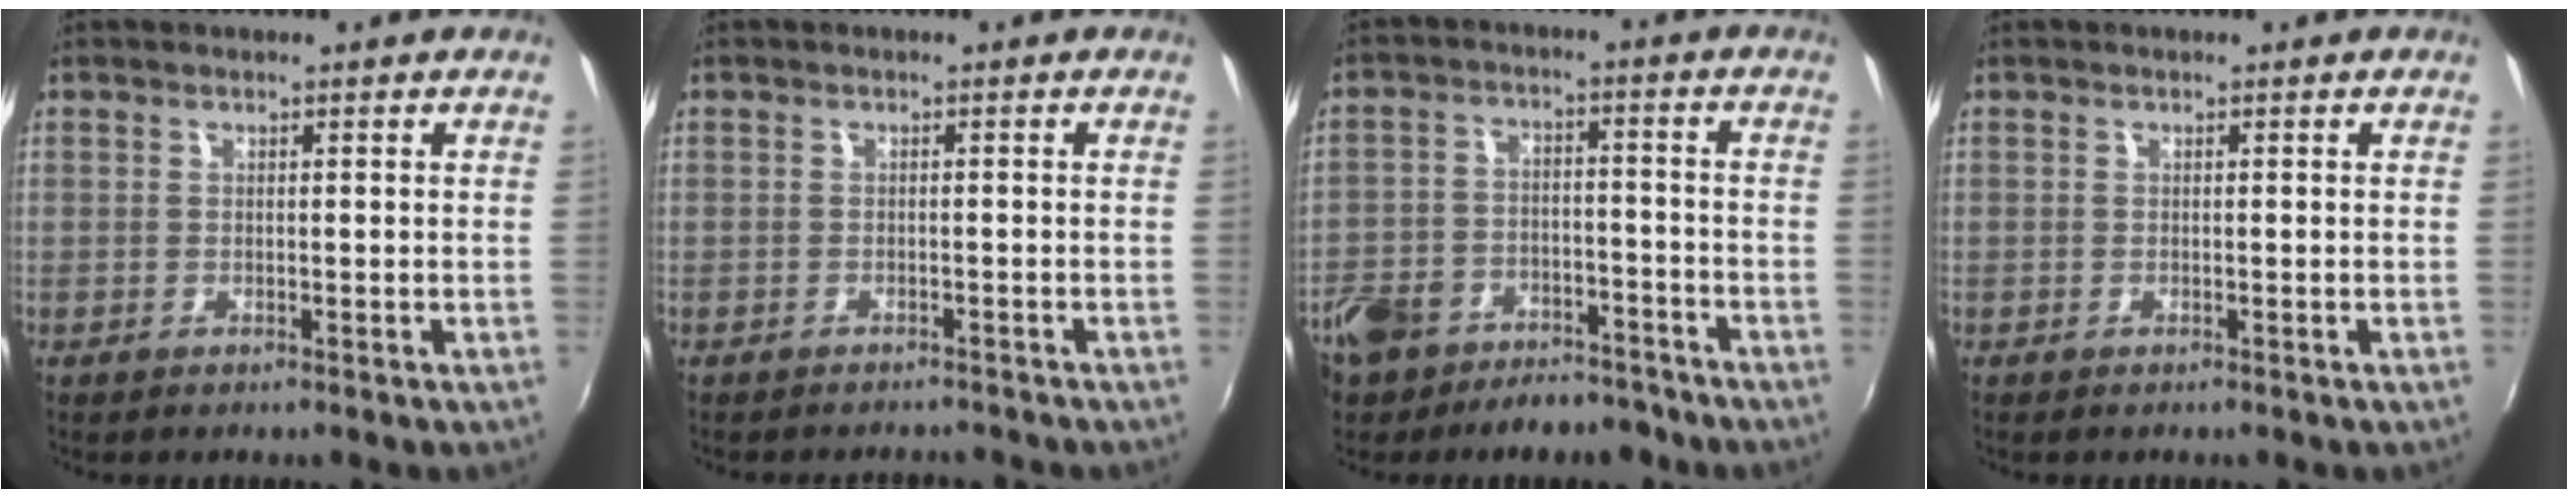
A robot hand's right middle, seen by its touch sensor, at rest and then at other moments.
{"total": 3.8, "force": [-3.6, 1.0, 0.9], "torque": [-0.023, -0.009, -0.049]}
{"total": 15.5, "force": [-10.9, 9.1, 6.1], "torque": [-0.160, 0.015, -0.157]}
{"total": 0.0}